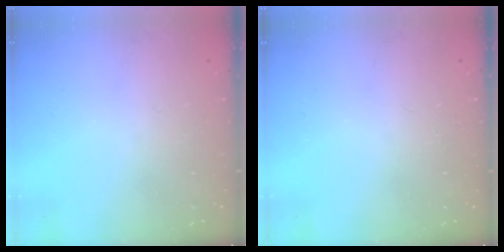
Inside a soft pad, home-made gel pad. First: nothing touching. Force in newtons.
{"total": 0.0}